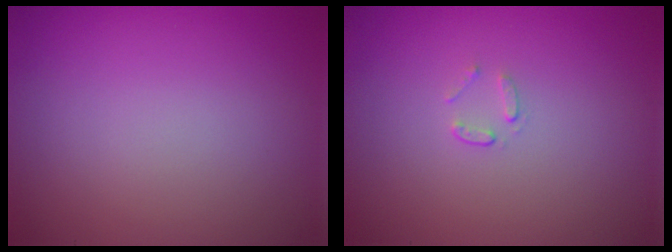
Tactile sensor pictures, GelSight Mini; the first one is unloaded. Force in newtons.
{"total": 0.7, "press": 0.4, "slide": 0.6}